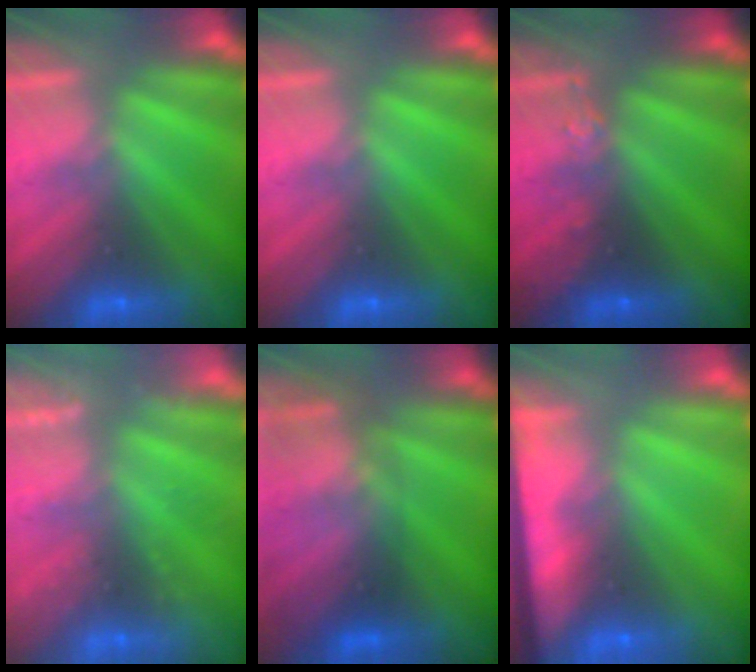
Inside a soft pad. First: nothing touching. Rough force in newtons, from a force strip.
{"total": 0.0}
{"total": 2.4}
{"total": 2.4}
{"total": 2.8}
{"total": 10.0}